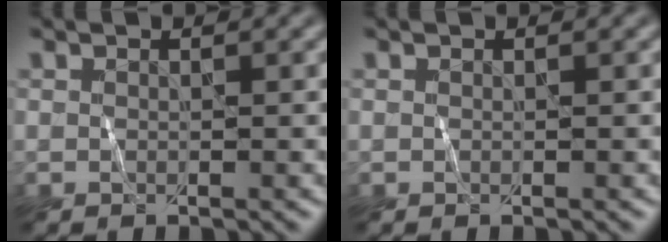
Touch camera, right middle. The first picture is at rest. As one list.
[{"total": 0.0}]